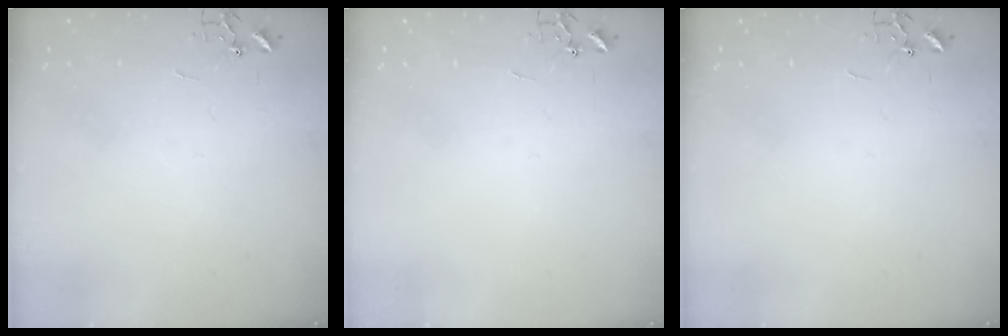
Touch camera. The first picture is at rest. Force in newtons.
{"total": 0.0}
{"total": 0.0}